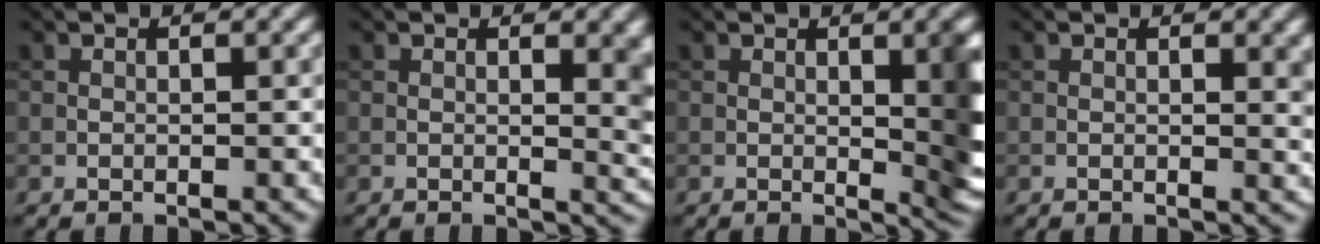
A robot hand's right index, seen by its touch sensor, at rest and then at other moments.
{"total": 3.0, "force": [0.6, 0.9, 2.8], "torque": [-0.027, -0.002, 0.010]}
{"total": 5.0, "force": [0.6, 1.3, 4.8], "torque": [-0.050, -0.002, 0.013]}
{"total": 1.6, "force": [0.4, 0.4, 1.5], "torque": [-0.014, -0.004, 0.007]}